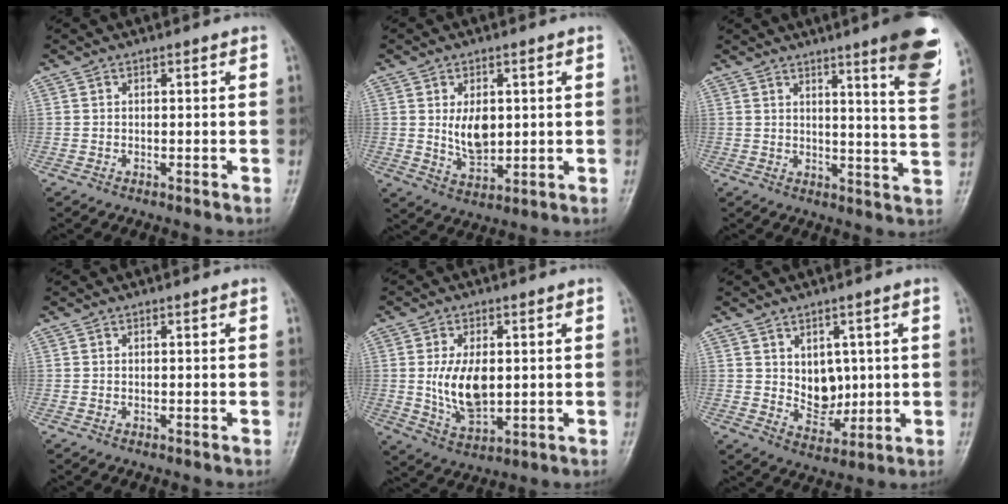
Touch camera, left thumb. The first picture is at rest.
{"total": 6.9, "force": [1.1, 4.2, 5.3], "torque": [-0.072, -0.015, 0.029]}
{"total": 13.2, "force": [7.7, 1.4, 10.7], "torque": [-0.122, -0.046, 0.095]}
{"total": 0.0}
{"total": 10.0, "force": [0.6, 5.6, 8.2], "torque": [-0.141, -0.012, 0.023]}
{"total": 7.1, "force": [1.3, 5.2, 4.7], "torque": [-0.039, -0.019, 0.037]}